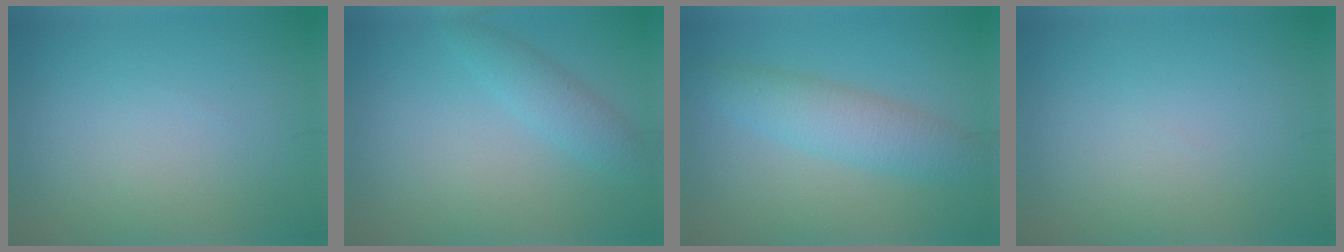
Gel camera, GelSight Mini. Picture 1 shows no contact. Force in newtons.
{"total": 2.3, "press": 2.3, "slide": 0.2}
{"total": 4.5, "press": 4.5, "slide": 0.1}
{"total": 0.0}